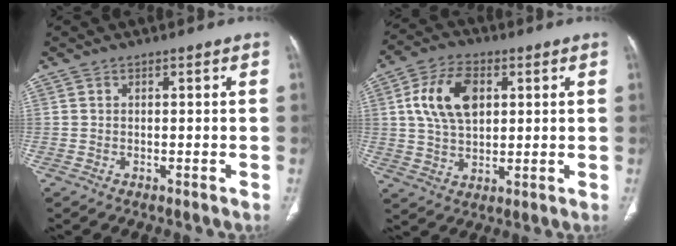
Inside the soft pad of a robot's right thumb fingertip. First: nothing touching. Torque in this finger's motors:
{"motor_torque": [0.55, 1.68, 0.79, -0.41, 0.12]}